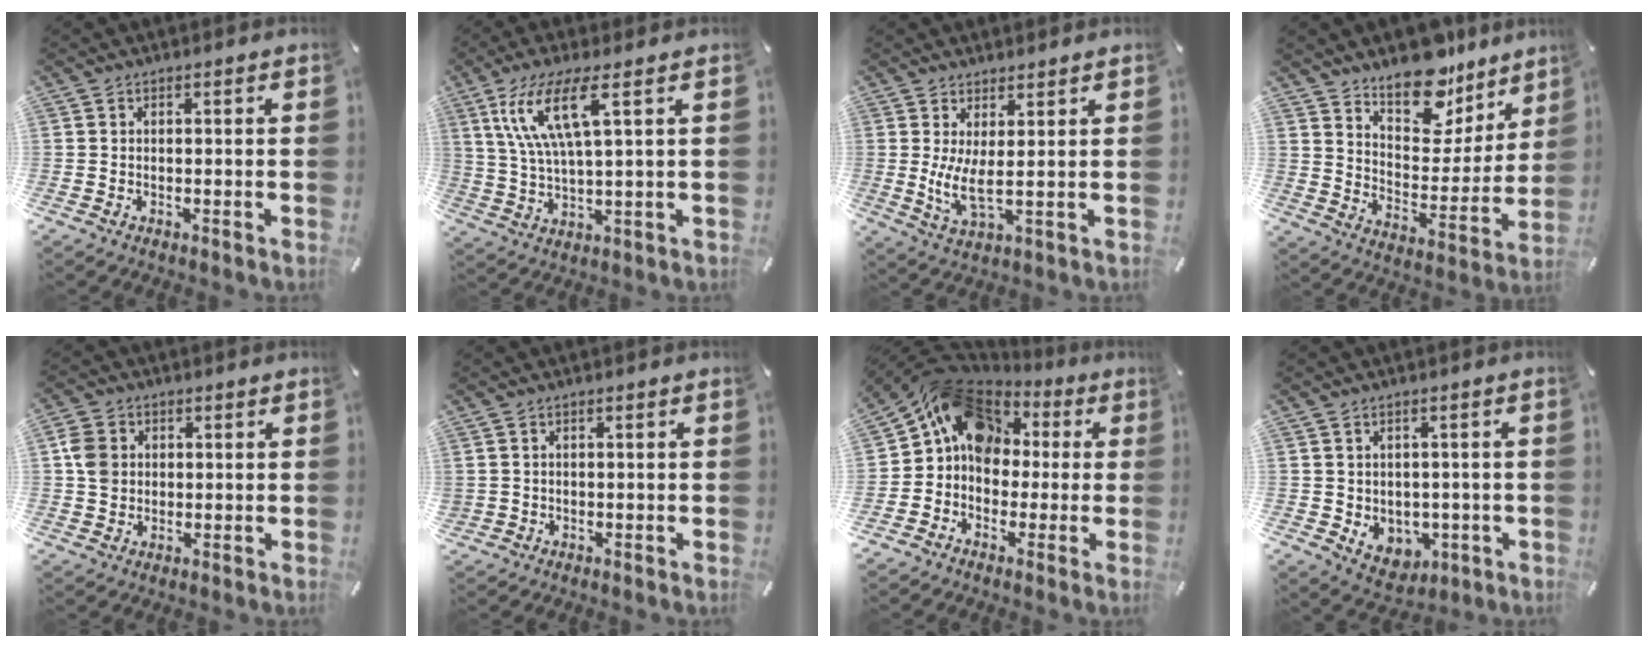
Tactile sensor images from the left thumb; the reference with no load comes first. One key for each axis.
{"total": 12.4, "fx": 5.2, "fy": 2.9, "fz": 10.9, "tx": -0.237, "ty": 0.000, "tz": 0.087}
{"total": 6.2, "fx": 1.6, "fy": 1.4, "fz": 5.8, "tx": -0.122, "ty": -0.019, "tz": 0.027}
{"total": 16.1, "fx": 13.4, "fy": 7.6, "fz": 4.4, "tx": -0.064, "ty": -0.122, "tz": 0.242}
{"total": 5.6, "fx": 1.0, "fy": 5.1, "fz": 2.2, "tx": -0.042, "ty": 0.003, "tz": 0.017}
{"total": 1.0, "fx": 0.2, "fy": 0.9, "fz": 0.3, "tx": -0.008, "ty": 0.004, "tz": 0.002}
{"total": 13.9, "fx": 3.9, "fy": 11.6, "fz": 6.5, "tx": -0.113, "ty": -0.005, "tz": 0.076}
{"total": 5.4, "fx": 0.7, "fy": 5.1, "fz": 1.6, "tx": -0.014, "ty": -0.008, "tz": 0.017}